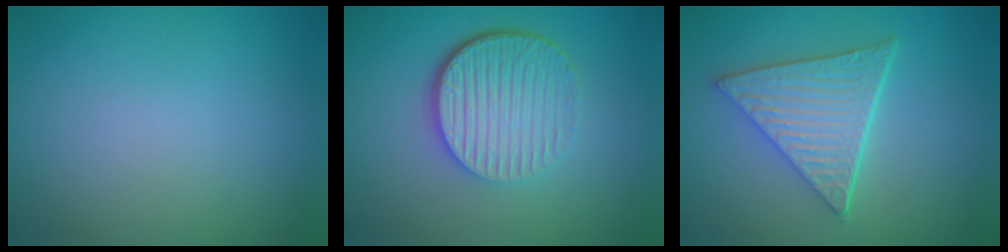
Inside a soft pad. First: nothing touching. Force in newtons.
{"total": 6.1, "press": 4.2, "slide": 4.4}
{"total": 5.9, "press": 4.4, "slide": 3.8}